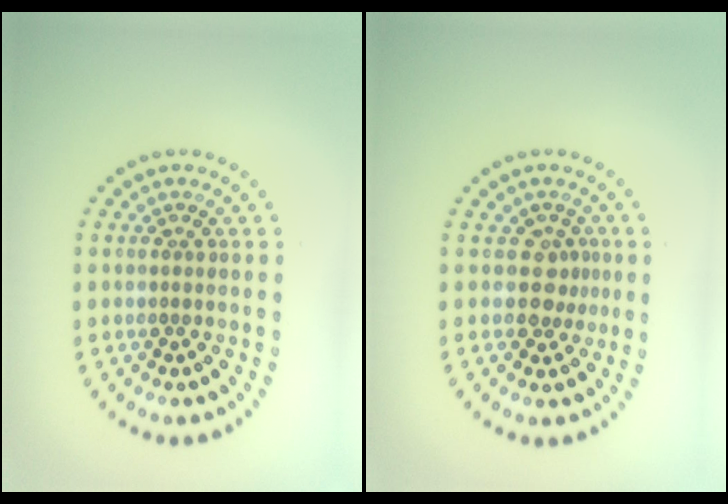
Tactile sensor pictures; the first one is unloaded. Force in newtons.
{"total": 1.9, "press": 1.5, "slide": 1.2}